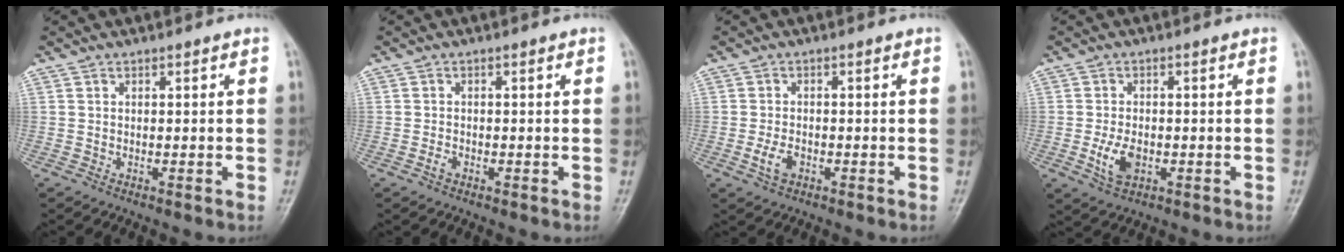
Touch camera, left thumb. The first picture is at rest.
{"total": 1.1, "force": [-0.7, 0.6, 0.6], "torque": [-0.013, 0.001, -0.015]}
{"total": 3.2, "force": [-1.2, 1.9, 2.2], "torque": [-0.045, 0.004, -0.023]}
{"total": 5.2, "force": [-1.3, 3.1, 3.9], "torque": [-0.075, -0.001, -0.021]}